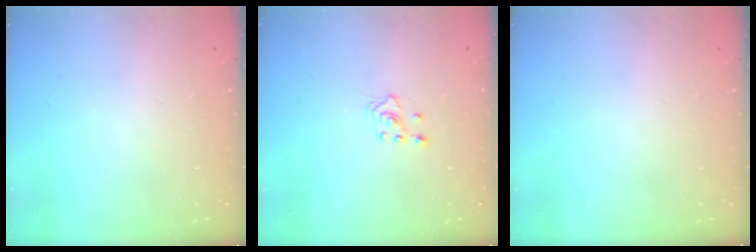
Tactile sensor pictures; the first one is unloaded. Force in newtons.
{"total": 2.7, "press": 2.6, "slide": 0.8}
{"total": 0.0}